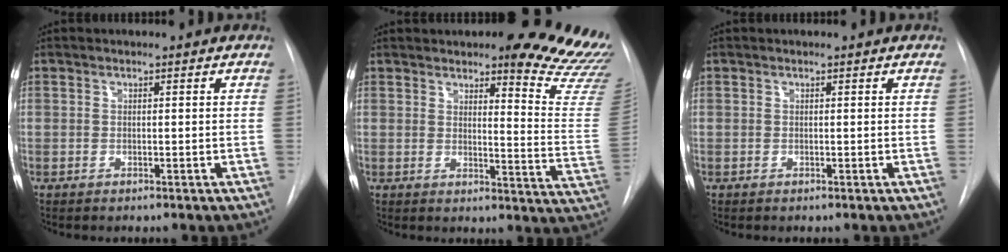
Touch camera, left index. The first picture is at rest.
{"total": 17.4, "force": [15.5, 2.0, 7.5], "torque": [-0.072, -0.099, 0.159]}
{"total": 0.7, "force": [0.7, 0.0, 0.2], "torque": [-0.006, 0.006, 0.007]}